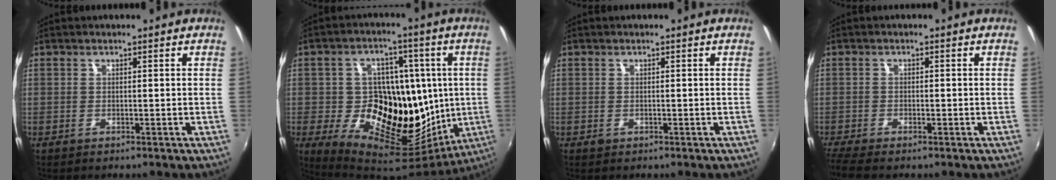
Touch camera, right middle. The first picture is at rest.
{"total": 23.5, "force": [-0.1, 17.0, 16.3], "torque": [-0.289, 0.001, 0.020]}
{"total": 0.6, "force": [-0.3, 0.5, 0.2], "torque": [-0.002, -0.003, -0.006]}
{"total": 4.3, "force": [-3.5, 0.8, 2.3], "torque": [-0.063, -0.017, -0.067]}